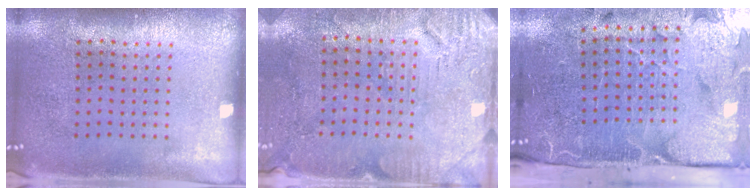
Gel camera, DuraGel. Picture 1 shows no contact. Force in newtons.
{"total": 3.1, "press": 2.9, "slide": 1.1}
{"total": 5.1, "press": 3.8, "slide": 3.3}